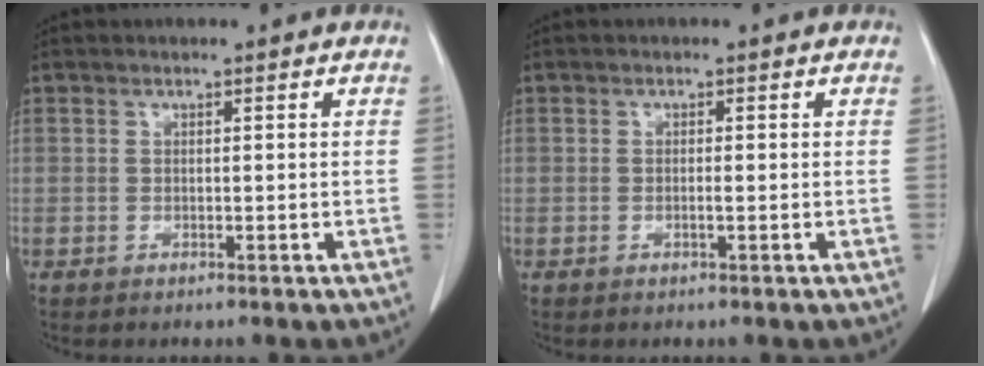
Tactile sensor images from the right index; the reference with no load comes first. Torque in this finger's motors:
{"motor_torque": [-0.10, 0.04, -0.03, -0.01]}